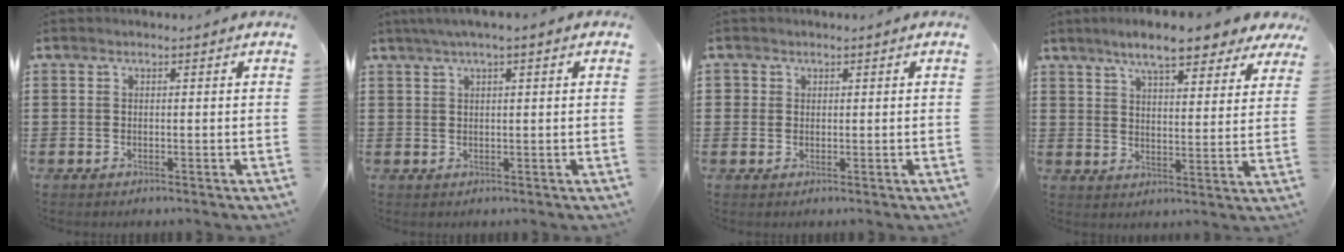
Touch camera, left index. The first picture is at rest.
{"total": 2.3, "force": [1.2, 0.0, 1.9], "torque": [-0.036, 0.003, 0.021]}
{"total": 1.2, "force": [0.5, 1.1, 0.1], "torque": [-0.006, 0.006, 0.010]}
{"total": 8.1, "force": [6.8, 1.4, 4.2], "torque": [-0.086, -0.019, 0.119]}